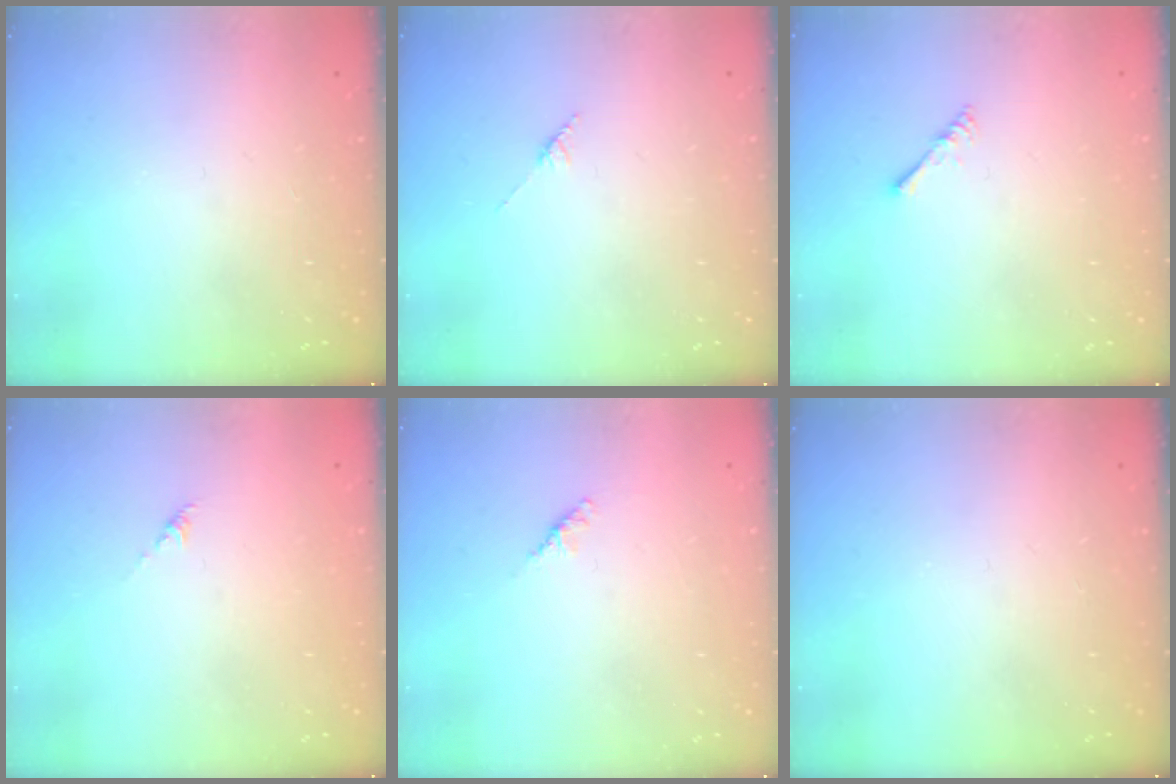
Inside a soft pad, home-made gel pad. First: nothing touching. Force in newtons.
{"total": 2.8, "press": 2.8, "slide": 0.4}
{"total": 1.6, "press": 1.6, "slide": 0.4}
{"total": 0.0}
{"total": 1.8, "press": 1.7, "slide": 0.6}
{"total": 0.0}